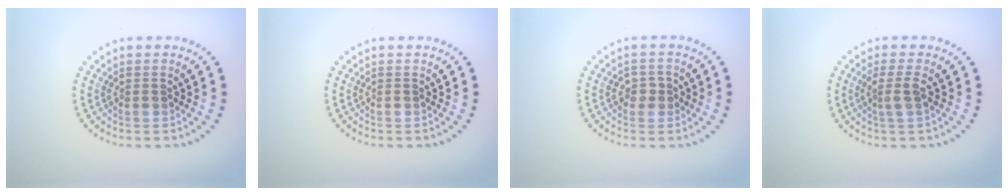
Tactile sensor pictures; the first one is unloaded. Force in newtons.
{"total": 0.0}
{"total": 1.5, "press": 1.4, "slide": 0.4}
{"total": 1.8, "press": 1.4, "slide": 1.0}